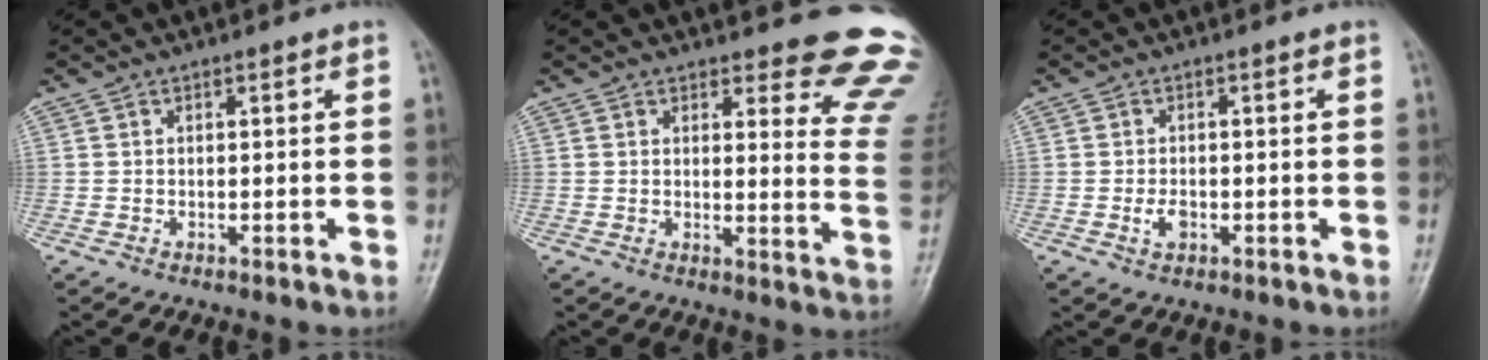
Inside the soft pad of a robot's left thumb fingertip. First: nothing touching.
{"total": 13.1, "force": [12.2, 2.7, 3.9], "torque": [-0.001, -0.128, 0.108]}
{"total": 2.2, "force": [-0.6, 1.3, 1.6], "torque": [-0.030, 0.001, -0.011]}